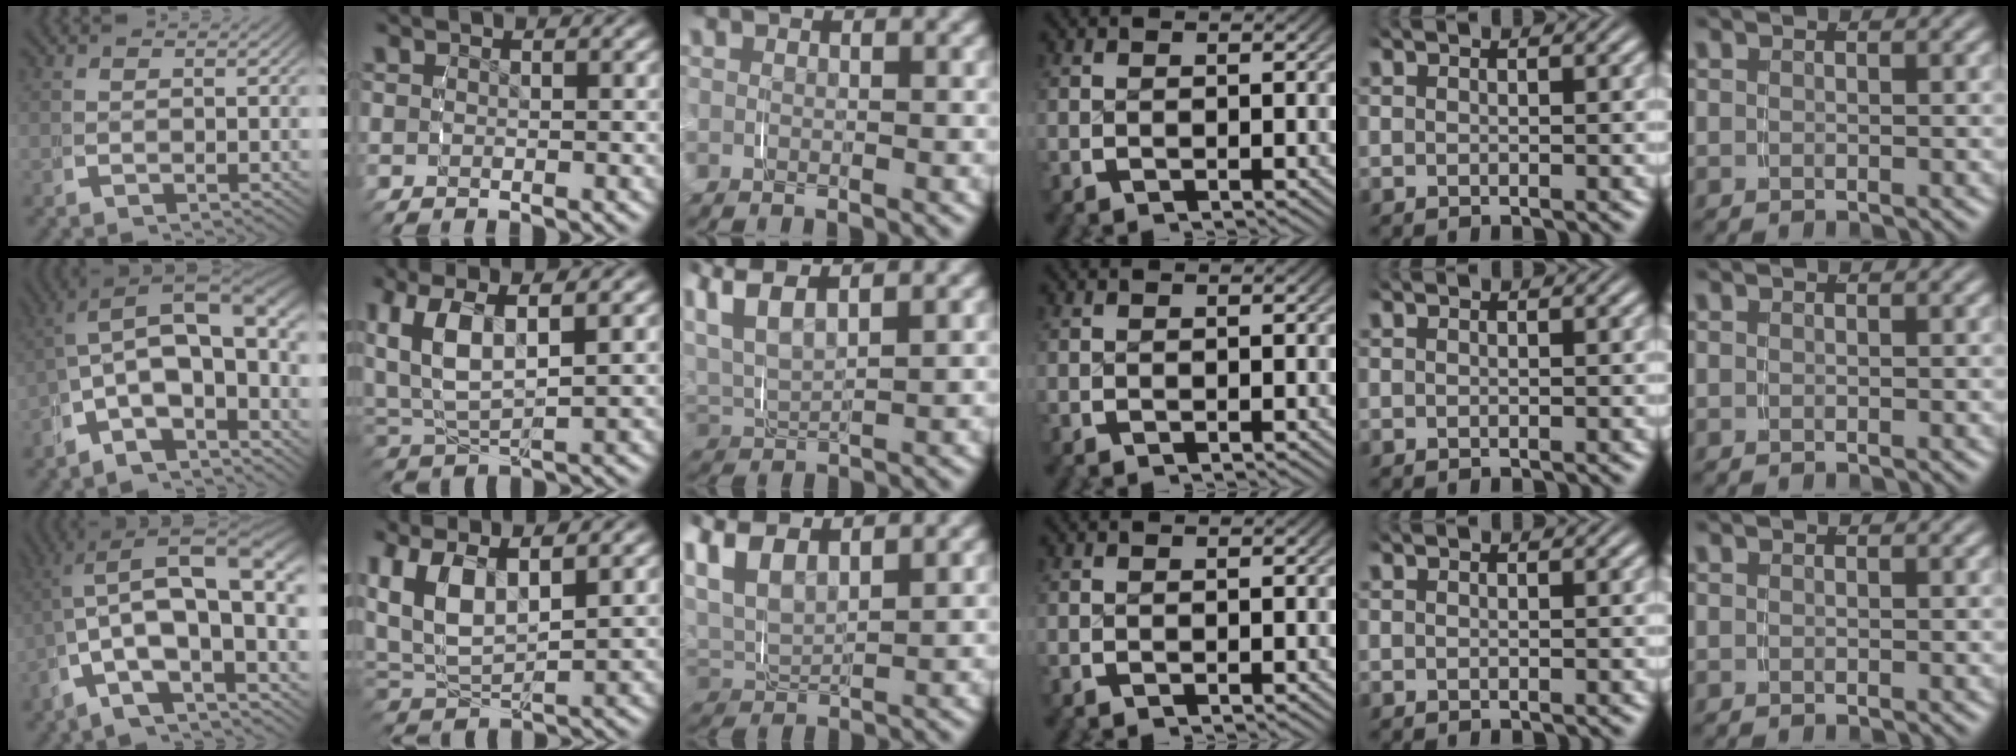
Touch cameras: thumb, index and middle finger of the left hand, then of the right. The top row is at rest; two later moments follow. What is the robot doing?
{"motion": "grasp_and_lifting", "object": "shirt"}